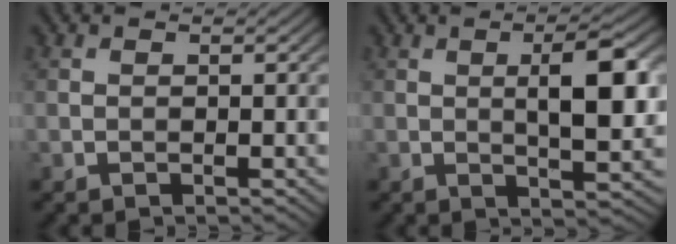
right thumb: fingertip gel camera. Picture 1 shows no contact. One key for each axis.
{"total": 7.0, "fx": 0.9, "fy": 2.0, "fz": 6.7, "tx": -0.106, "ty": 0.004, "tz": 0.014}